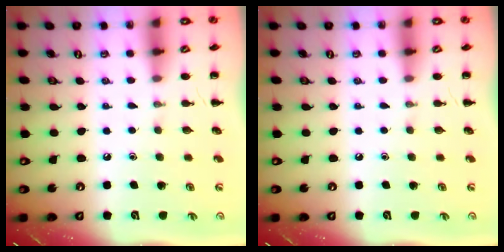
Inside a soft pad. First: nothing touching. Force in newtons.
{"total": 0.0}